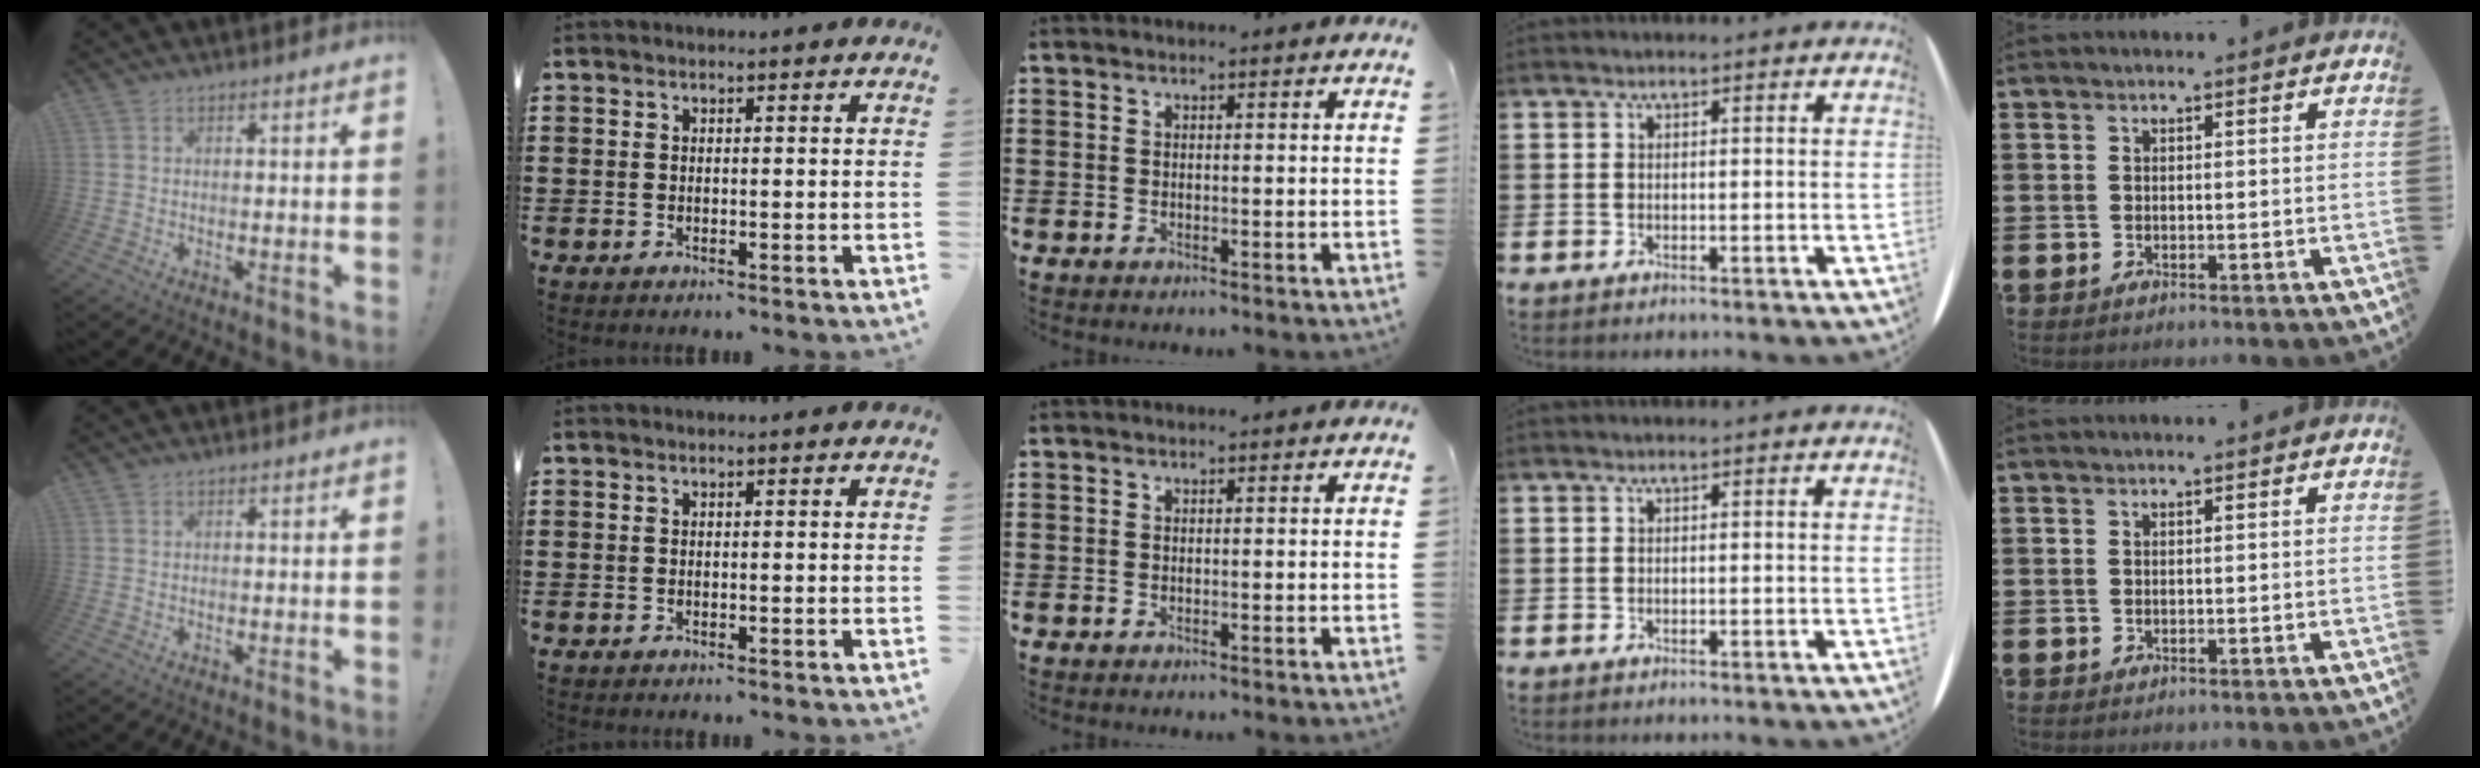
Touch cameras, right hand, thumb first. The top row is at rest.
{}